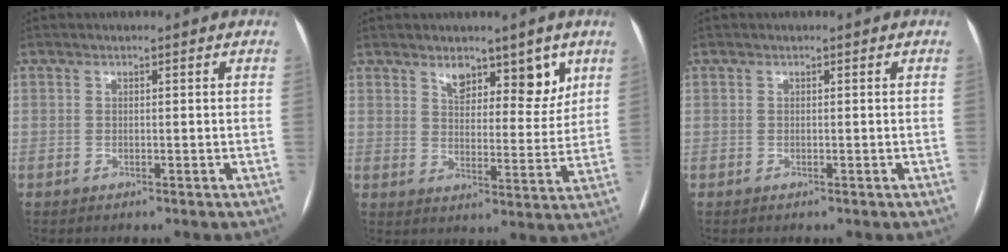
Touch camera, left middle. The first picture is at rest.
{"total": 8.2, "force": [5.6, 3.7, 4.8], "torque": [-0.046, -0.007, 0.086]}
{"total": 0.0}